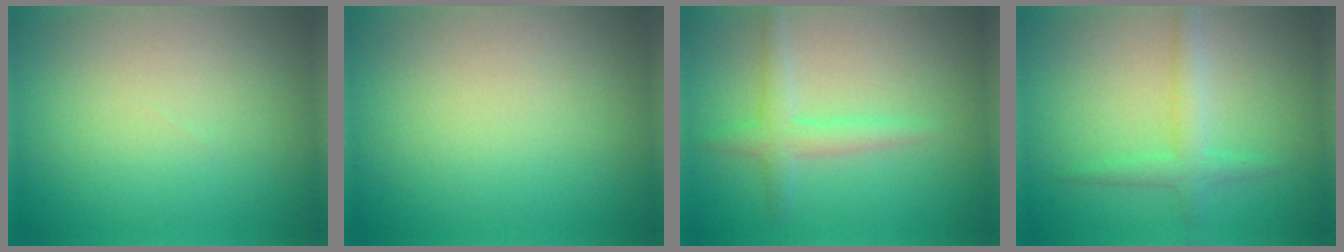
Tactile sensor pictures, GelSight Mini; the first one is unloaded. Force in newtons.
{"total": 0.0}
{"total": 2.3, "press": 2.3, "slide": 0.1}
{"total": 2.3, "press": 2.3, "slide": 0.1}